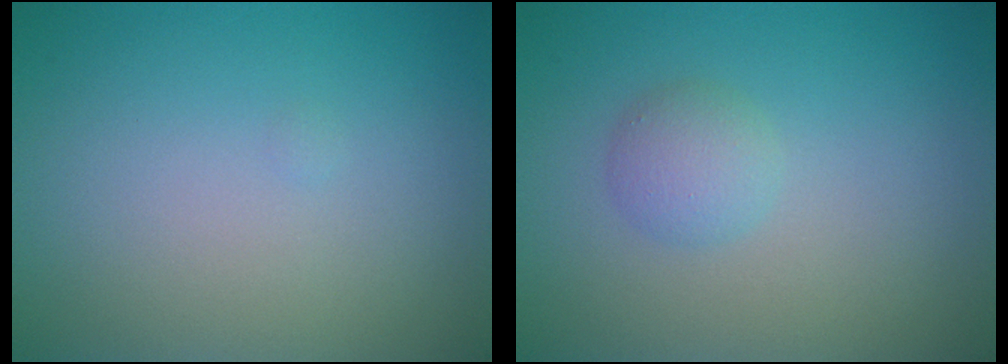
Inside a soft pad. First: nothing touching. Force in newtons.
{"total": 1.8, "press": 1.8, "slide": 0.1}